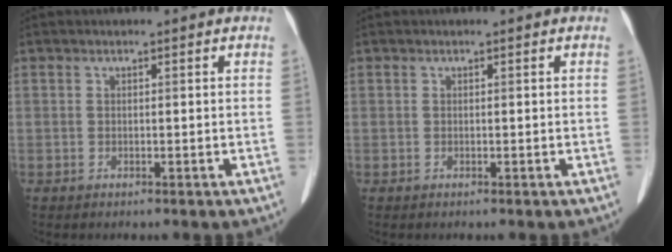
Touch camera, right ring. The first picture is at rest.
{"total": 0.0}